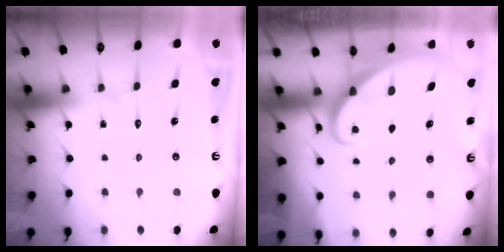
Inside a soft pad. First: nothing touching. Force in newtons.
{"total": 1.7, "press": 1.7, "slide": 0.1}